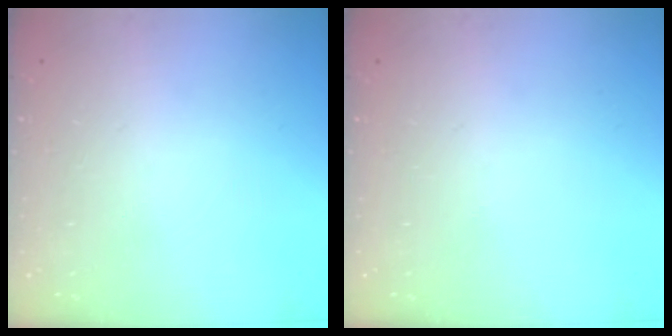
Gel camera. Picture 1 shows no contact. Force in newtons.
{"total": 0.0}